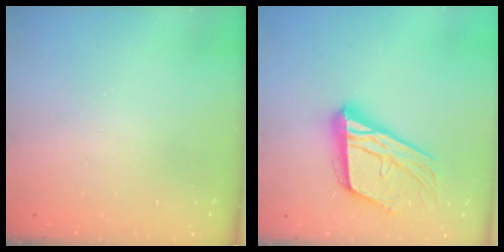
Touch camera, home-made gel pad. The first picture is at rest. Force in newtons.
{"total": 19.6, "press": 19.4, "slide": 2.8}